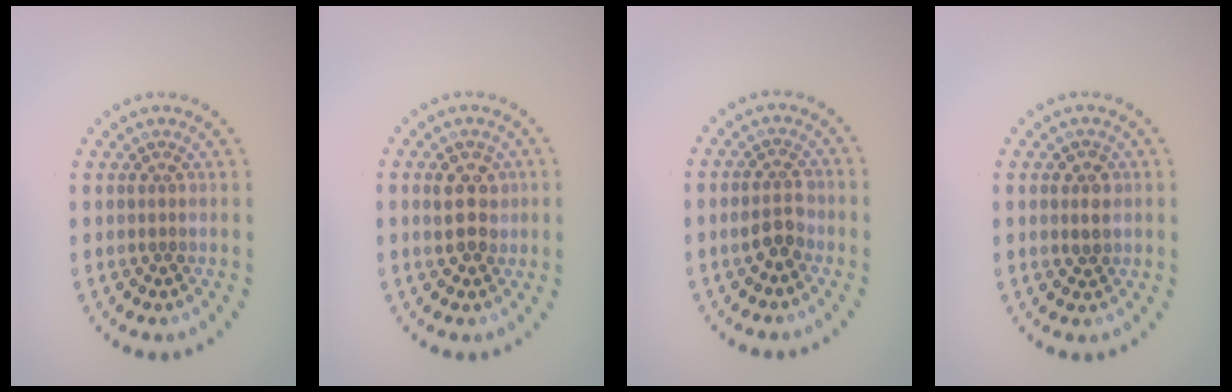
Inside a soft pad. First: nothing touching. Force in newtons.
{"total": 3.1, "press": 3.1, "slide": 0.7}
{"total": 2.3, "press": 2.2, "slide": 0.5}
{"total": 1.8, "press": 1.8, "slide": 0.4}